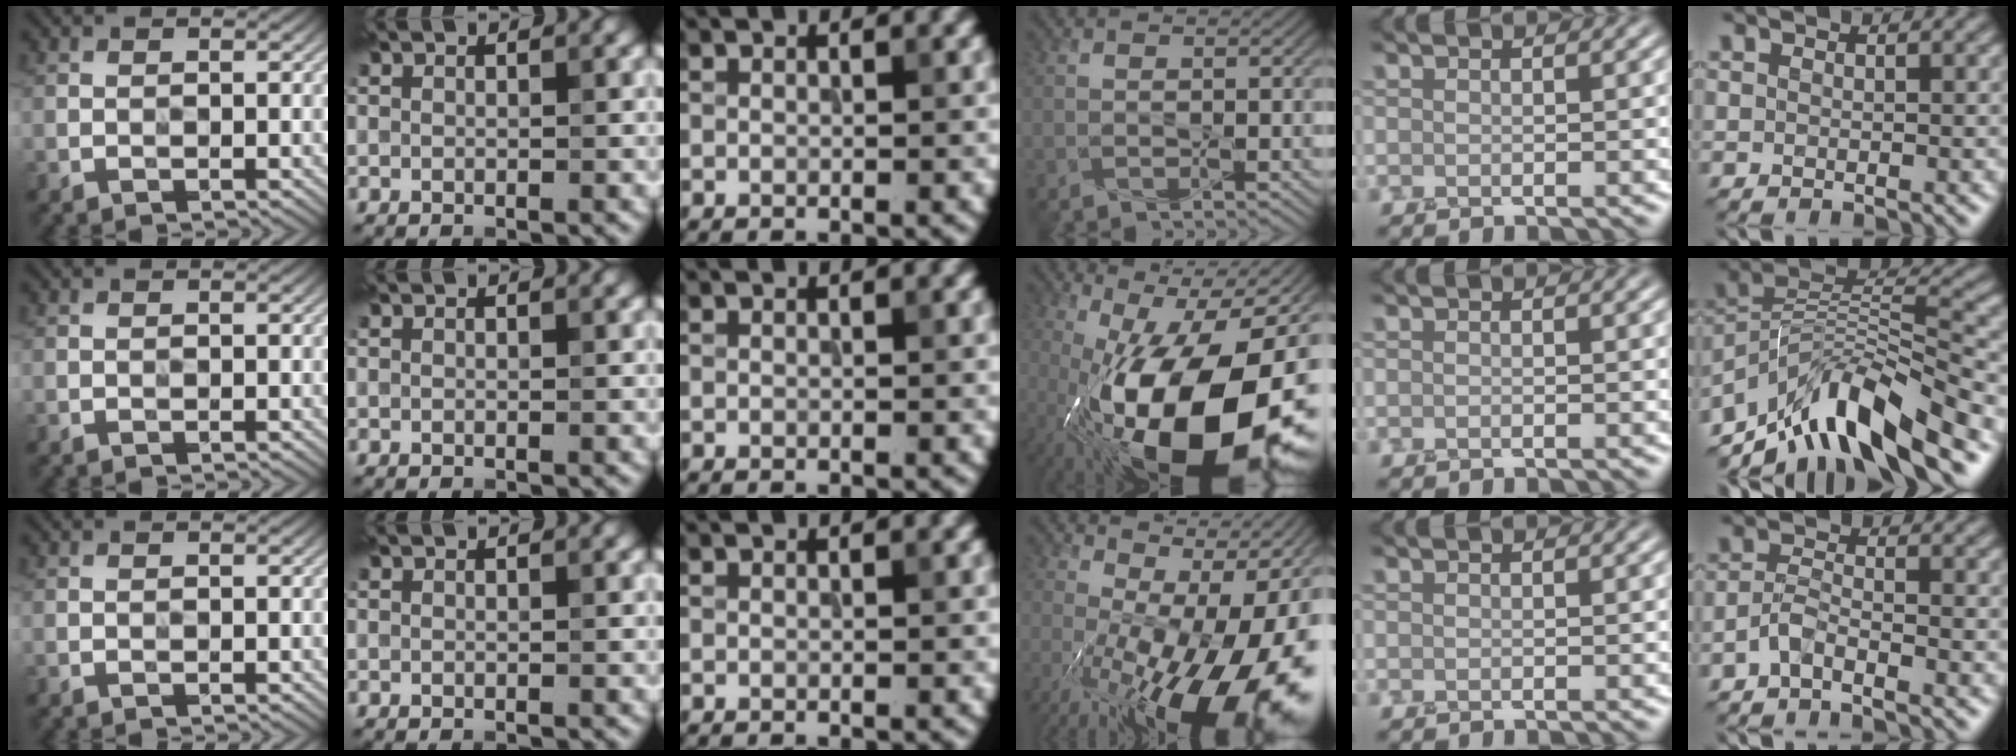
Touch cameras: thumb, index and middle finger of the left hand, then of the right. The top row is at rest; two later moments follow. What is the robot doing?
{"motion": "press", "object": "grip strengthener"}